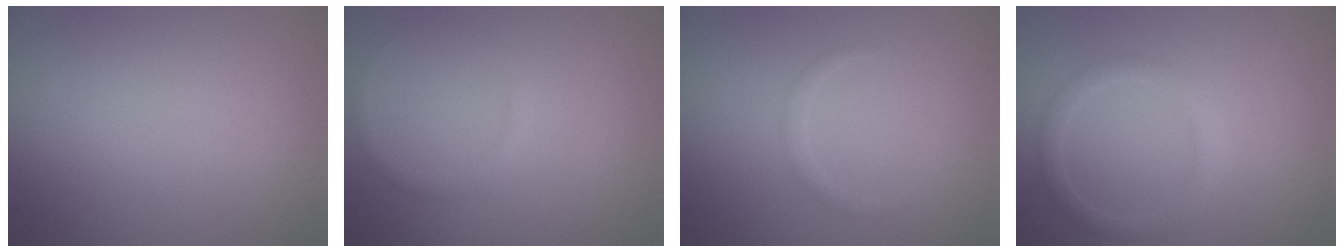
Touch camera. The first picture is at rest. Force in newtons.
{"total": 0.9, "press": 0.8, "slide": 0.1}
{"total": 0.8, "press": 0.8, "slide": 0.1}
{"total": 2.0, "press": 2.0, "slide": 0.0}